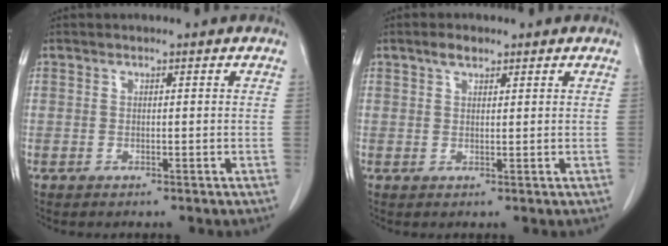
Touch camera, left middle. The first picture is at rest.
{"total": 2.1, "force": [1.5, 0.9, 1.2], "torque": [-0.024, 0.006, 0.026]}